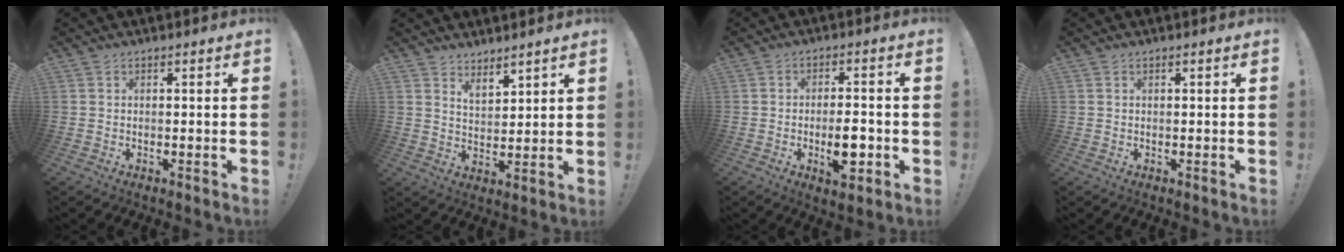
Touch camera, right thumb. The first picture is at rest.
{"total": 5.1, "force": [4.8, 1.7, 0.8], "torque": [-0.017, -0.034, 0.089]}
{"total": 8.3, "force": [-2.7, 3.3, 7.1], "torque": [-0.110, 0.007, -0.043]}
{"total": 0.0}